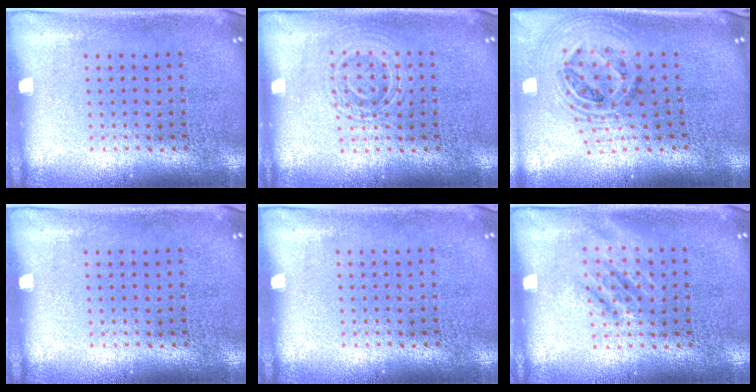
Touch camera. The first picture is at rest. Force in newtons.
{"total": 2.5, "press": 2.5, "slide": 0.5}
{"total": 2.1, "press": 1.6, "slide": 1.3}
{"total": 0.0}
{"total": 0.0}
{"total": 1.1, "press": 1.1, "slide": 0.2}